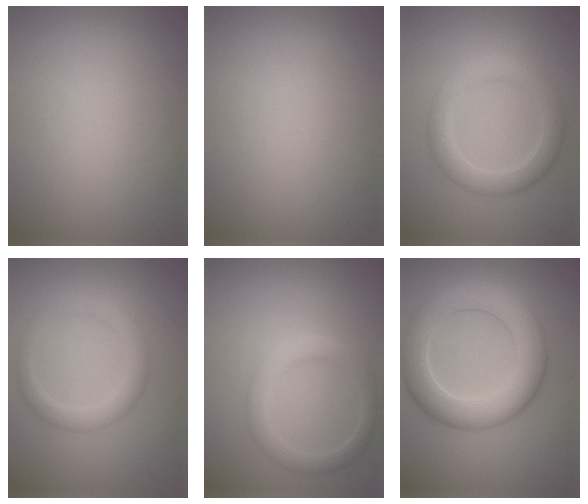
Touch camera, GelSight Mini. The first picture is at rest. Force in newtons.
{"total": 0.0}
{"total": 3.6, "press": 3.6, "slide": 0.1}
{"total": 2.7, "press": 2.7, "slide": 0.1}
{"total": 2.7, "press": 2.7, "slide": 0.1}
{"total": 7.1, "press": 7.1, "slide": 0.3}